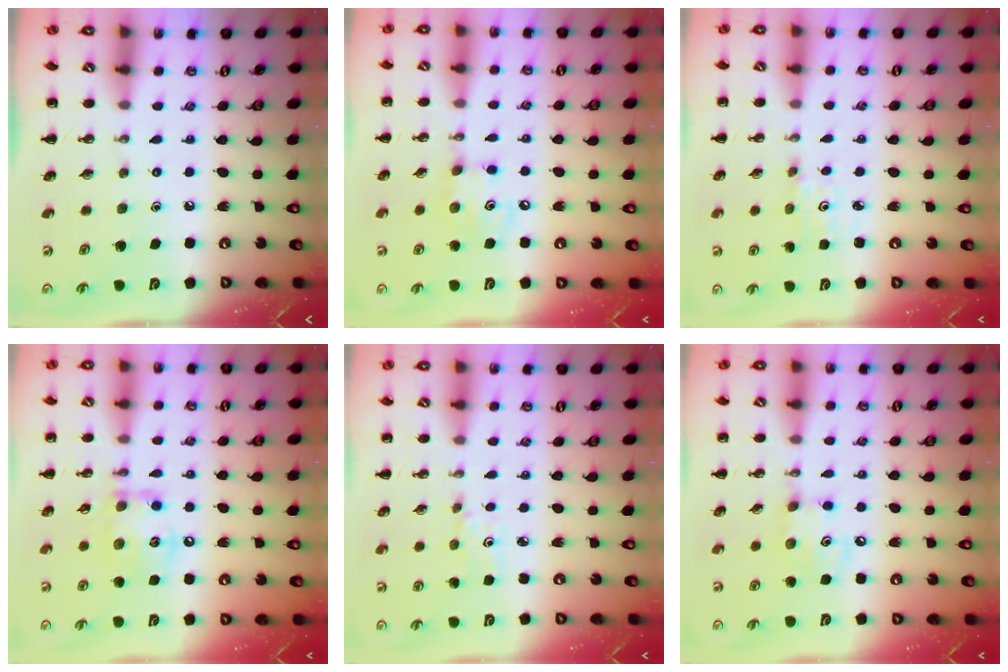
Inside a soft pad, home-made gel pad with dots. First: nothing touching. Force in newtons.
{"total": 5.5, "press": 5.5, "slide": 0.4}
{"total": 1.4, "press": 1.3, "slide": 0.5}
{"total": 12.5, "press": 12.3, "slide": 1.9}
{"total": 2.8, "press": 2.6, "slide": 0.9}
{"total": 5.5, "press": 5.5, "slide": 0.4}